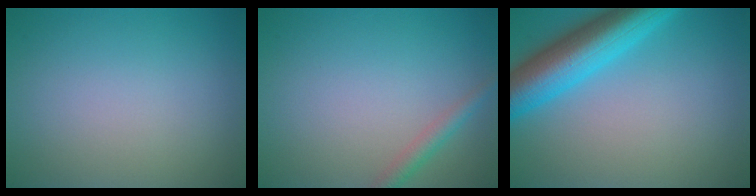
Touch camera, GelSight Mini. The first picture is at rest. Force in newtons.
{"total": 1.7, "press": 1.7, "slide": 0.1}
{"total": 8.2, "press": 8.2, "slide": 0.3}